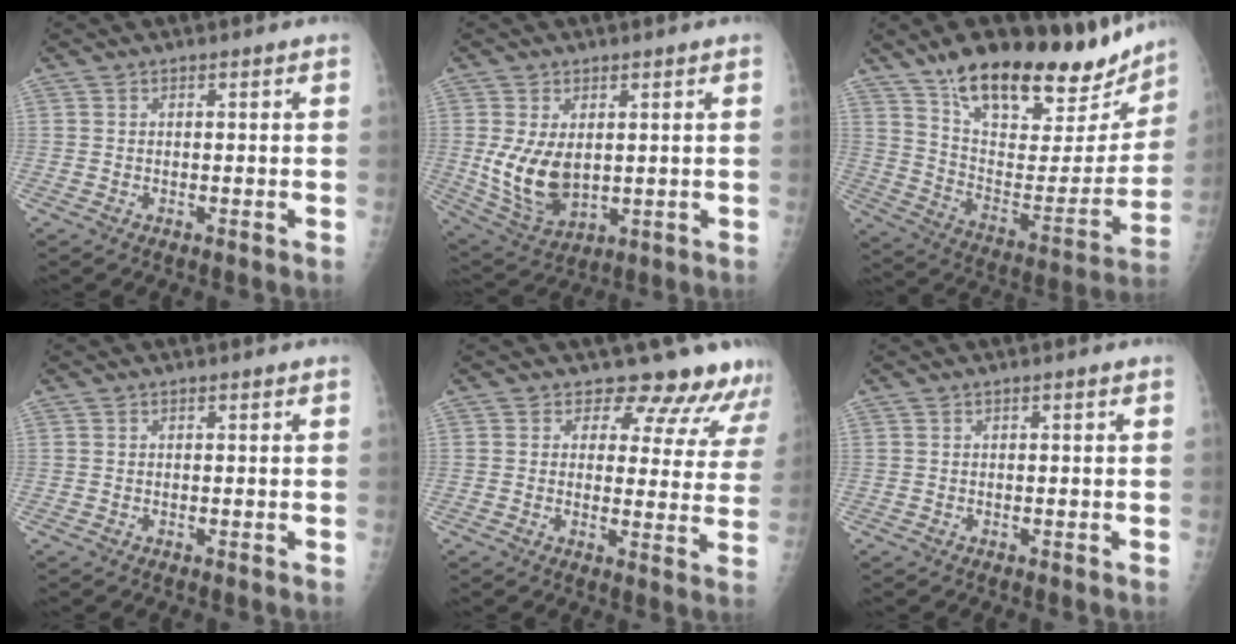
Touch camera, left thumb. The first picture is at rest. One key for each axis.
{"total": 10.5, "fx": 0.8, "fy": 6.8, "fz": 8.0, "tx": -0.140, "ty": -0.019, "tz": 0.035}
{"total": 28.3, "fx": 20.6, "fy": 10.9, "fz": 16.0, "tx": -0.206, "ty": -0.071, "tz": 0.321}
{"total": 0.0}
{"total": 12.2, "fx": 11.0, "fy": 4.9, "fz": 1.4, "tx": 0.040, "ty": -0.069, "tz": 0.104}
{"total": 0.0}